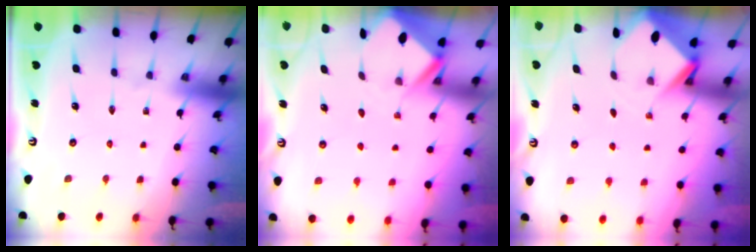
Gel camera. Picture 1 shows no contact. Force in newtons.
{"total": 2.6, "press": 2.6, "slide": 0.1}
{"total": 3.2, "press": 3.2, "slide": 0.2}